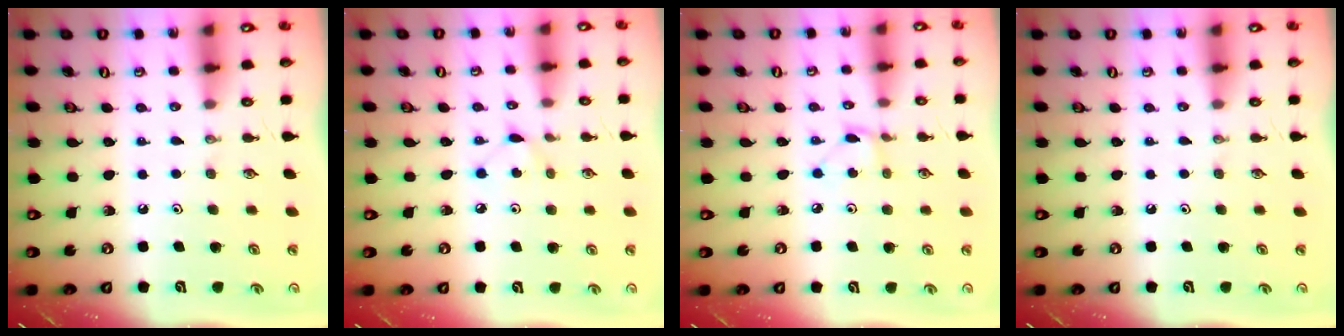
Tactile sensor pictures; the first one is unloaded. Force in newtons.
{"total": 3.9, "press": 3.9, "slide": 0.5}
{"total": 2.5, "press": 2.5, "slide": 0.3}
{"total": 0.0}